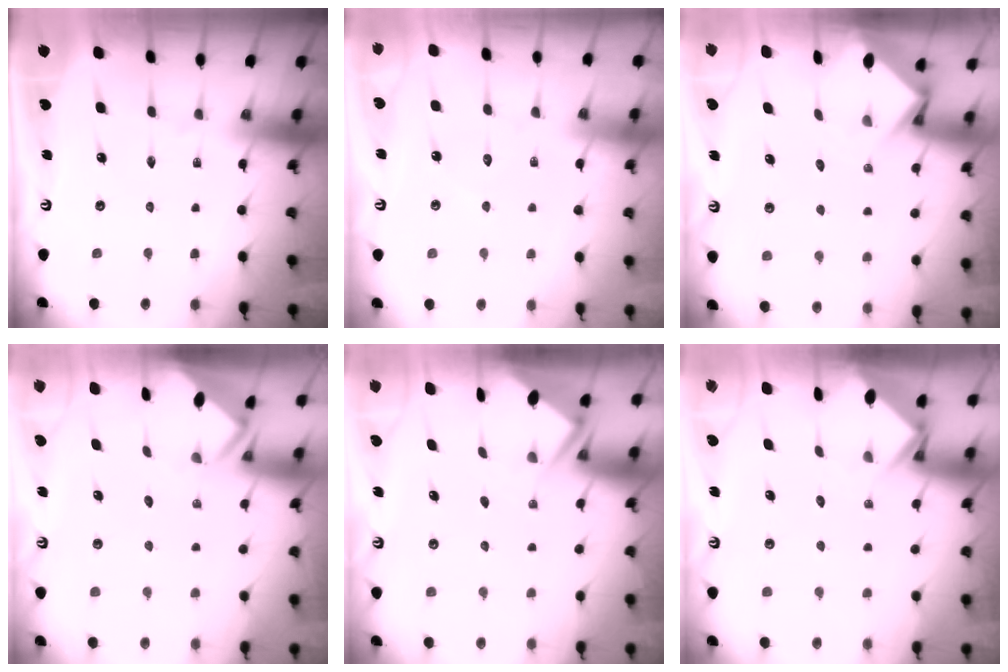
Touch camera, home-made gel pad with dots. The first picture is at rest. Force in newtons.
{"total": 4.1, "press": 4.1, "slide": 0.5}
{"total": 3.8, "press": 3.8, "slide": 0.3}
{"total": 3.0, "press": 3.0, "slide": 0.1}
{"total": 2.9, "press": 2.8, "slide": 0.4}
{"total": 3.9, "press": 3.9, "slide": 0.3}